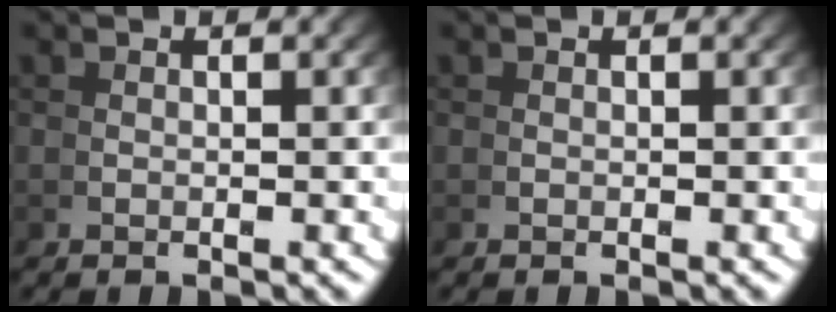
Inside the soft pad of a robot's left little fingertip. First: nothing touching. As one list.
[{"total": 0.0}]